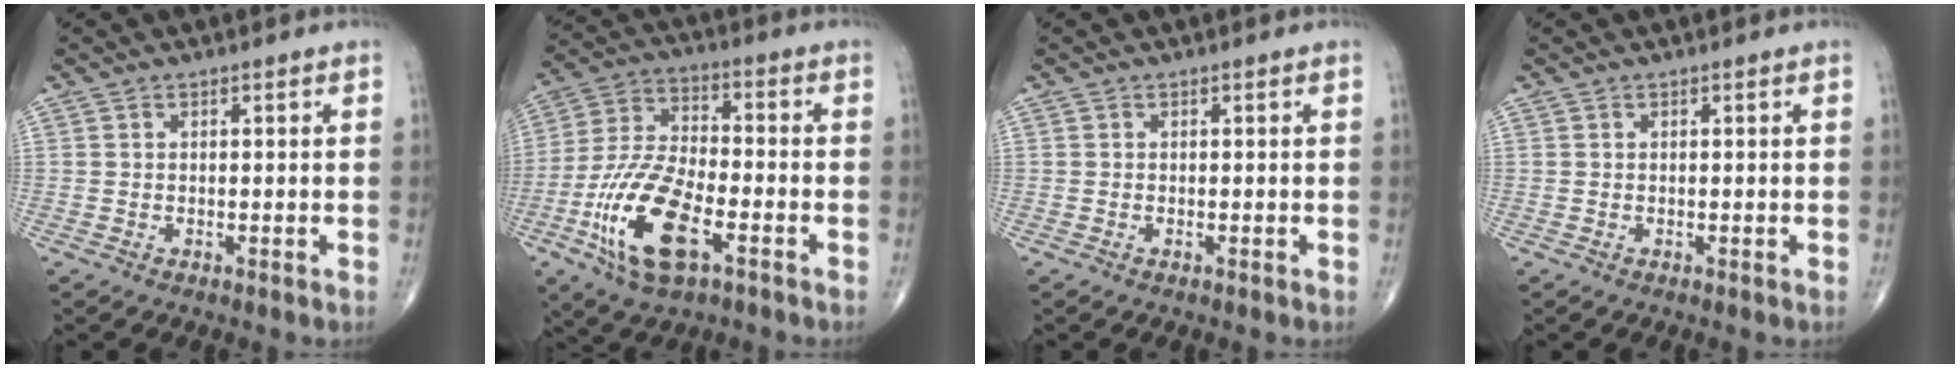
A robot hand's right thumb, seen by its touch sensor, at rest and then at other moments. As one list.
[{"total": 17.2, "force": [-6.9, 7.3, 13.9], "torque": [-0.282, 0.021, -0.127]}, {"total": 0.0}, {"total": 0.0}]